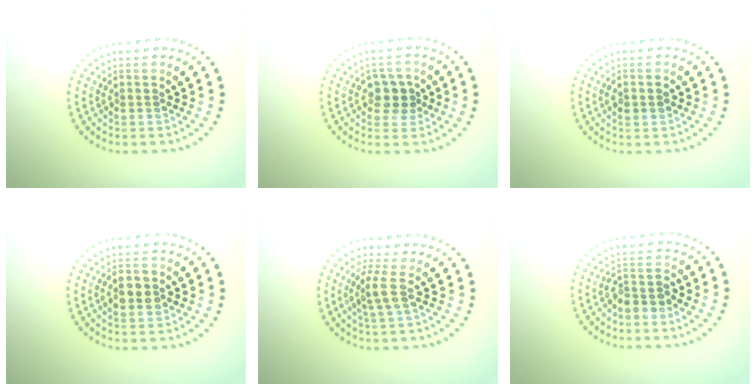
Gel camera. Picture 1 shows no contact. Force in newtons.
{"total": 2.6, "press": 2.5, "slide": 0.9}
{"total": 1.2, "press": 1.2, "slide": 0.1}
{"total": 2.4, "press": 2.4, "slide": 0.1}
{"total": 2.3, "press": 1.7, "slide": 1.5}
{"total": 2.3, "press": 1.8, "slide": 1.5}